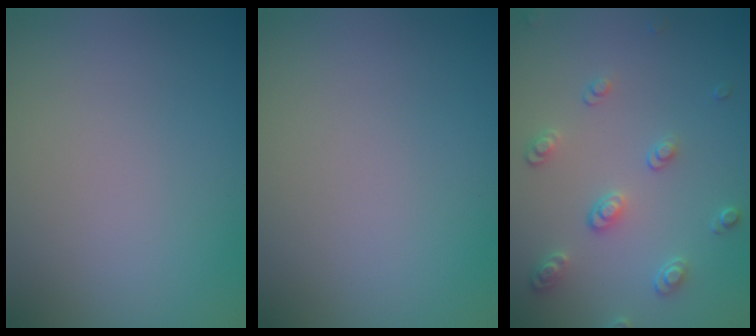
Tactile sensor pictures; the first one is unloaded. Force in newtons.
{"total": 0.0}
{"total": 2.6, "press": 2.5, "slide": 0.8}